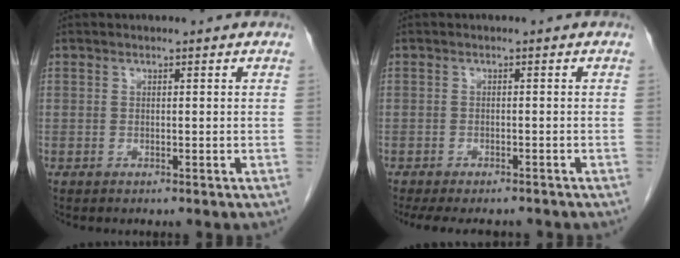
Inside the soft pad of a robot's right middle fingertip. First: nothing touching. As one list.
[{"total": 8.7, "force": [-7.6, 2.6, 3.3], "torque": [-0.053, -0.011, -0.101]}]